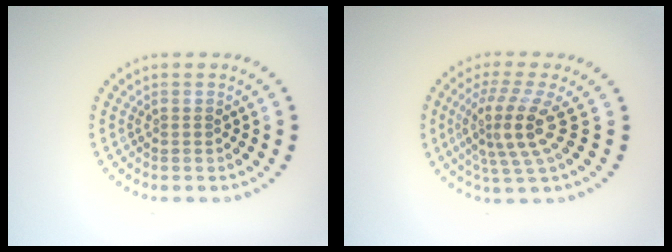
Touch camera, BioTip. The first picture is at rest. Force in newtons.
{"total": 4.1, "press": 3.0, "slide": 2.8}